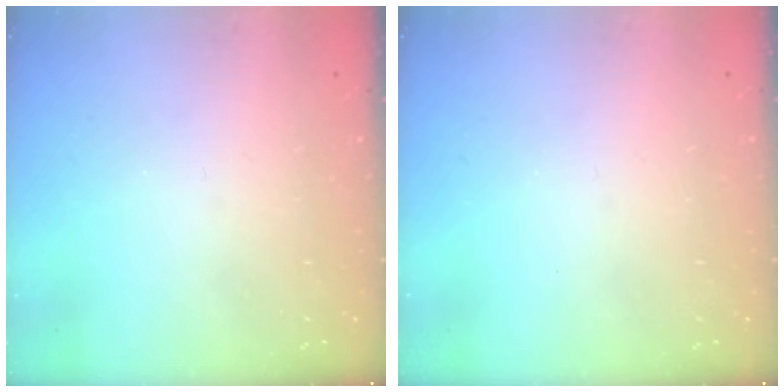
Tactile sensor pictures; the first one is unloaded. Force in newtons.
{"total": 0.0}